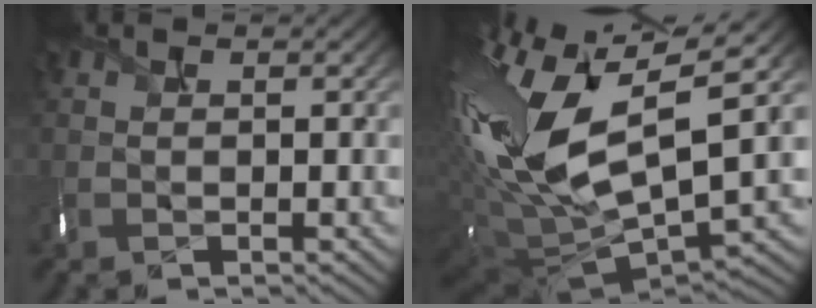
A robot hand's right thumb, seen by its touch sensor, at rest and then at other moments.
{"total": 19.0, "force": [1.8, 8.3, 16.9], "torque": [-0.358, -0.047, 0.050]}